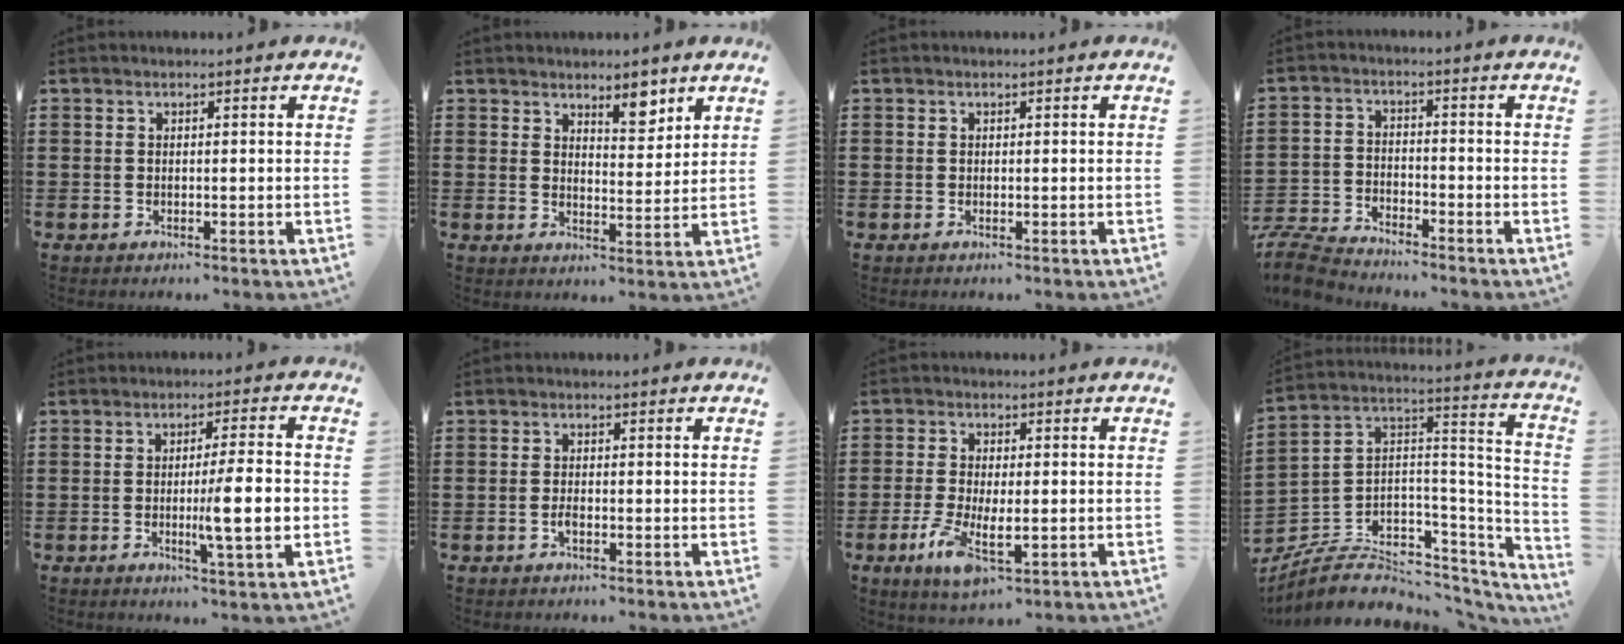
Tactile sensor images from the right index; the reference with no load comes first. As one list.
[{"total": 5.4, "force": [4.3, 2.1, 2.6], "torque": [-0.036, -0.009, 0.073]}, {"total": 0.0}, {"total": 5.8, "force": [-5.6, 0.7, 1.0], "torque": [-0.041, 0.001, -0.118]}, {"total": 8.5, "force": [-1.4, 0.7, 8.4], "torque": [-0.130, -0.010, -0.025]}, {"total": 1.2, "force": [-0.6, 0.3, 1.1], "torque": [-0.022, -0.003, -0.009]}, {"total": 6.9, "force": [-2.0, 2.9, 5.9], "torque": [-0.124, -0.008, -0.035]}, {"total": 7.0, "force": [-3.6, 4.7, 3.8], "torque": [-0.083, -0.004, -0.064]}]